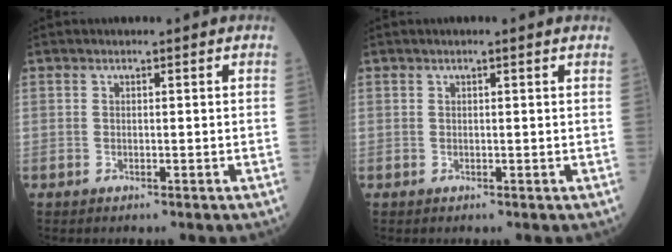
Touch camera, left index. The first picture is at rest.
{"total": 1.4, "force": [1.1, 0.2, 0.8], "torque": [-0.016, 0.014, 0.018]}